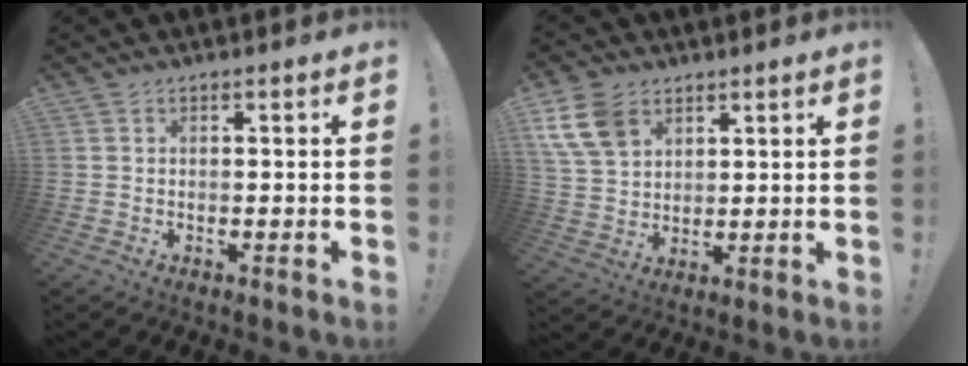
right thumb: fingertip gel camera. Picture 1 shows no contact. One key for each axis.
{"total": 11.8, "fx": 6.2, "fy": 7.9, "fz": 6.1, "tx": -0.125, "ty": -0.020, "tz": 0.123}